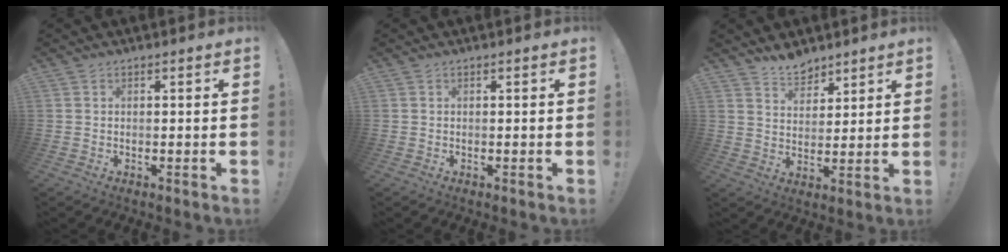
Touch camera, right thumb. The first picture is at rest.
{"total": 0.0}
{"total": 7.1, "force": [6.2, 3.1, 1.1], "torque": [-0.024, -0.047, 0.120]}